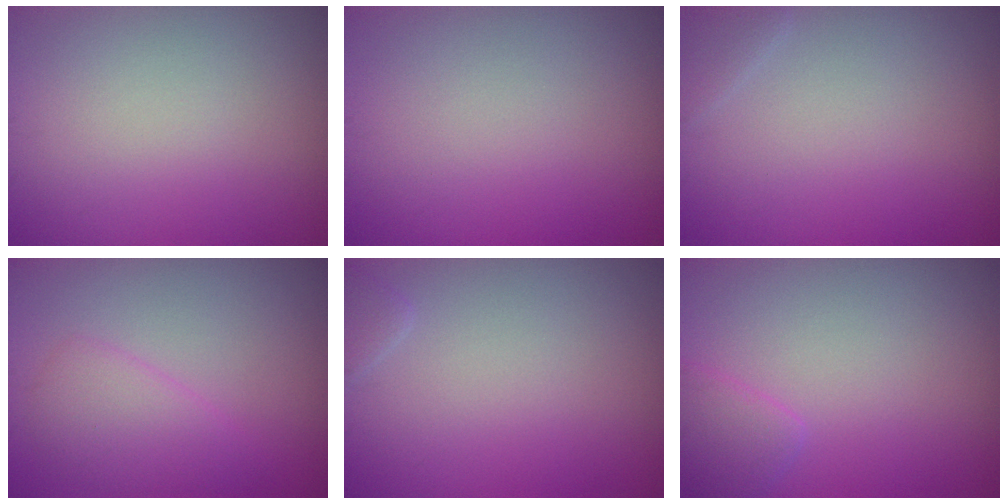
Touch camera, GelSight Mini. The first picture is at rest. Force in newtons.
{"total": 0.0}
{"total": 0.8, "press": 0.8, "slide": 0.1}
{"total": 2.7, "press": 2.7, "slide": 0.2}
{"total": 0.8, "press": 0.8, "slide": 0.1}
{"total": 1.5, "press": 1.5, "slide": 0.1}